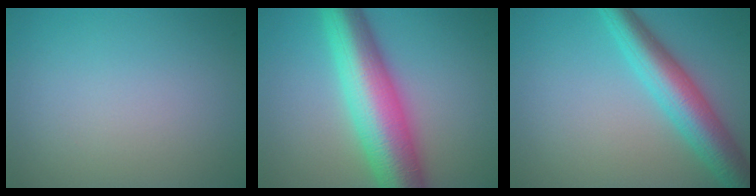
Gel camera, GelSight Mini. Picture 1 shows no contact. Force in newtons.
{"total": 10.6, "press": 10.6, "slide": 0.1}
{"total": 6.4, "press": 6.4, "slide": 0.1}